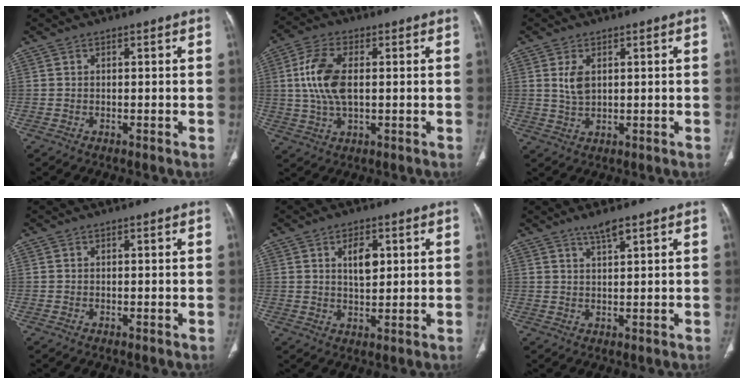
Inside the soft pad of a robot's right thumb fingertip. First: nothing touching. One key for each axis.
{"total": 10.2, "fx": 1.1, "fy": 5.3, "fz": 8.7, "tx": -0.187, "ty": 0.006, "tz": 0.022}
{"total": 3.9, "fx": 1.2, "fy": 2.2, "fz": 3.0, "tx": -0.059, "ty": -0.006, "tz": 0.029}
{"total": 0.0}
{"total": 5.3, "fx": 1.8, "fy": 2.8, "fz": 4.2, "tx": -0.056, "ty": -0.011, "tz": 0.032}
{"total": 3.1, "fx": 2.2, "fy": 0.3, "fz": 2.2, "tx": -0.045, "ty": -0.012, "tz": 0.044}